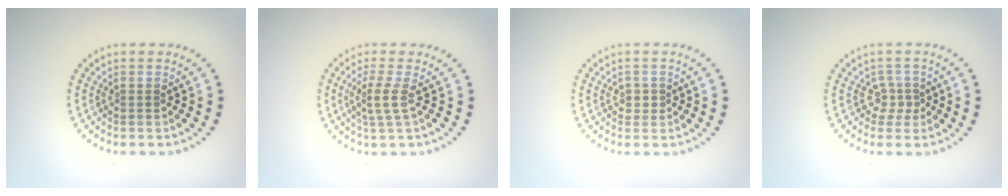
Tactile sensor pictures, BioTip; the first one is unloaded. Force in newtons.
{"total": 2.1, "press": 1.6, "slide": 1.4}
{"total": 1.1, "press": 1.0, "slide": 0.6}
{"total": 1.7, "press": 1.1, "slide": 1.3}